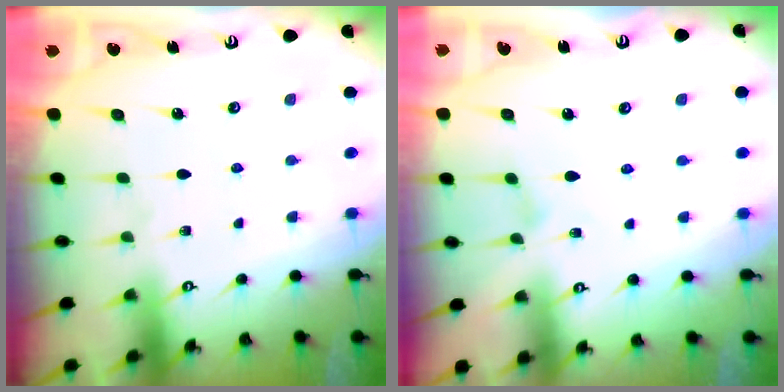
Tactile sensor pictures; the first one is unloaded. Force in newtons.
{"total": 0.7, "press": 0.7, "slide": 0.2}